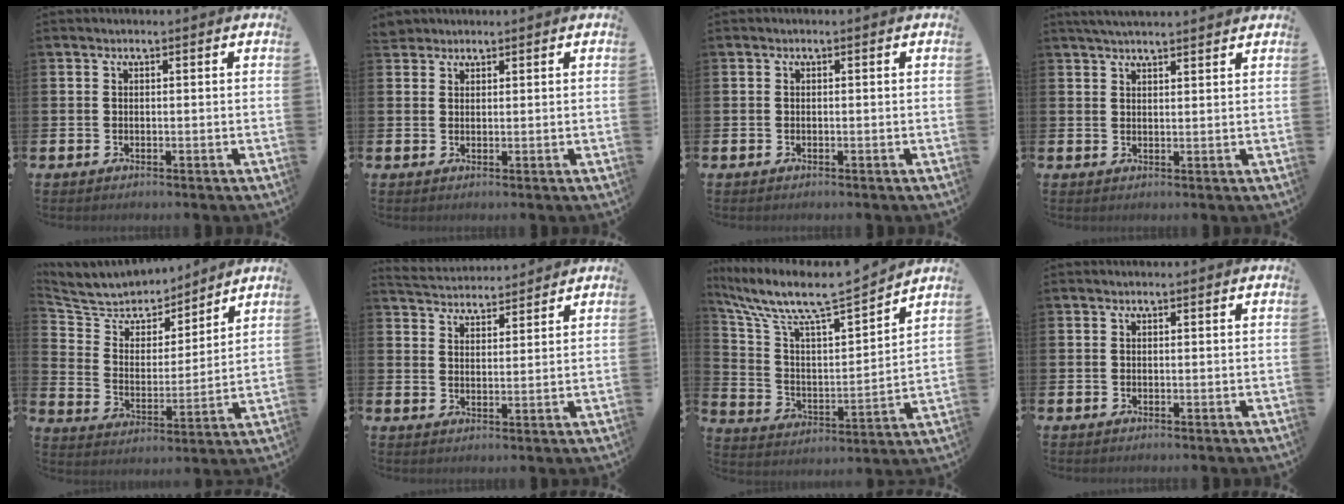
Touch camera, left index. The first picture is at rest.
{"total": 2.2, "force": [2.0, 0.9, -0.1], "torque": [0.009, 0.000, 0.035]}
{"total": 0.0}
{"total": 3.3, "force": [3.2, 0.2, 0.7], "torque": [-0.017, -0.009, 0.058]}
{"total": 7.5, "force": [7.1, 2.4, 0.3], "torque": [-0.053, -0.055, 0.128]}
{"total": 4.4, "force": [4.3, 0.6, -0.1], "torque": [-0.016, -0.025, 0.079]}
{"total": 9.3, "force": [8.2, 1.5, 4.1], "torque": [-0.119, -0.061, 0.134]}
{"total": 0.0}